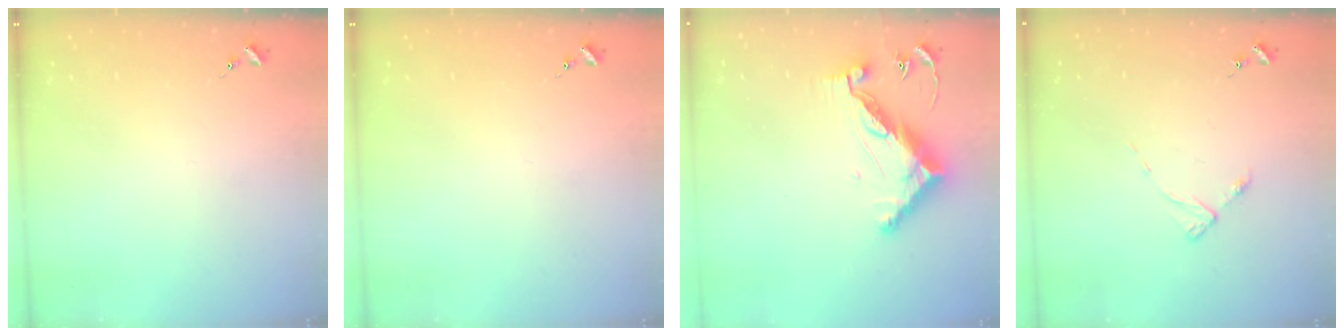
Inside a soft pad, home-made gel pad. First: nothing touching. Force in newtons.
{"total": 0.0}
{"total": 12.8, "press": 12.8, "slide": 0.5}
{"total": 3.5, "press": 3.5, "slide": 0.6}